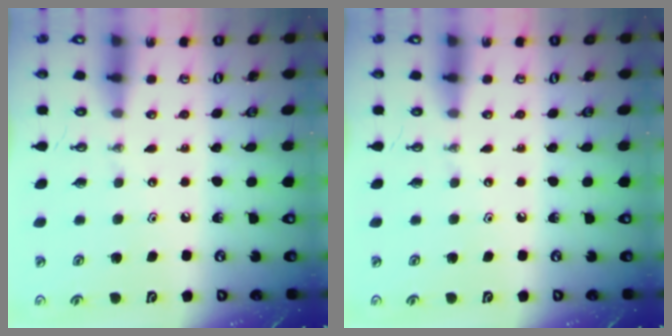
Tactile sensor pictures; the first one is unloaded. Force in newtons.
{"total": 0.0}